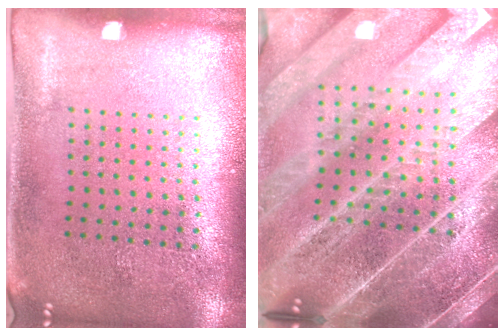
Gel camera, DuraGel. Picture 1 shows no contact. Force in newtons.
{"total": 5.3, "press": 4.5, "slide": 2.6}